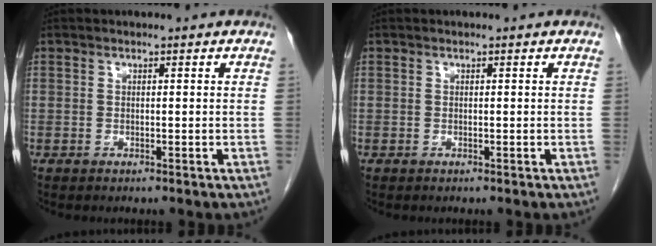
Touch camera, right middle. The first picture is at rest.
{"total": 0.0}